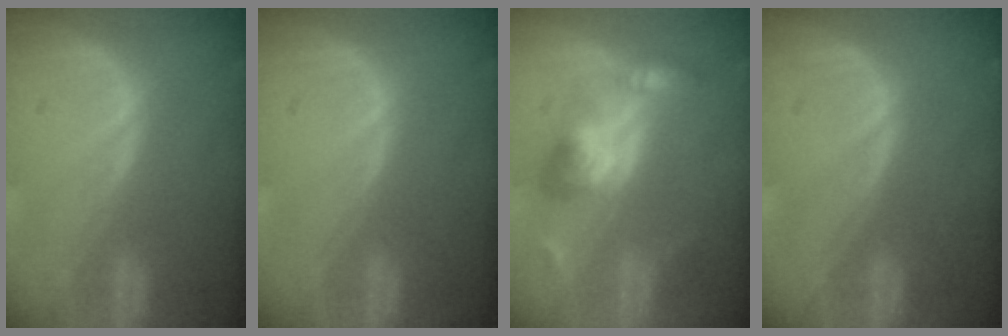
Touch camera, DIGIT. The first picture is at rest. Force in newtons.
{"total": 0.0}
{"total": 5.8, "press": 5.8, "slide": 0.2}
{"total": 0.0}